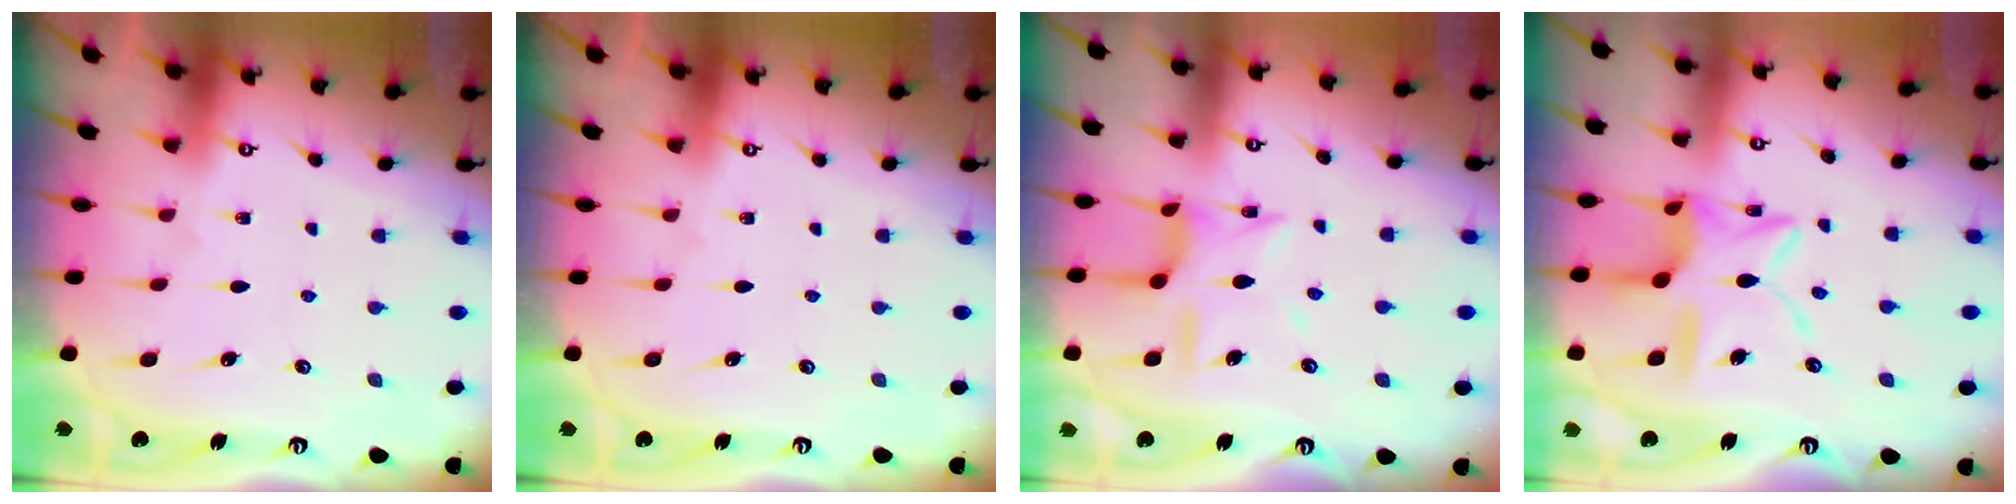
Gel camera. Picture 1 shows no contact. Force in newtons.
{"total": 0.0}
{"total": 11.0, "press": 11.0, "slide": 0.8}
{"total": 13.7, "press": 13.6, "slide": 1.1}